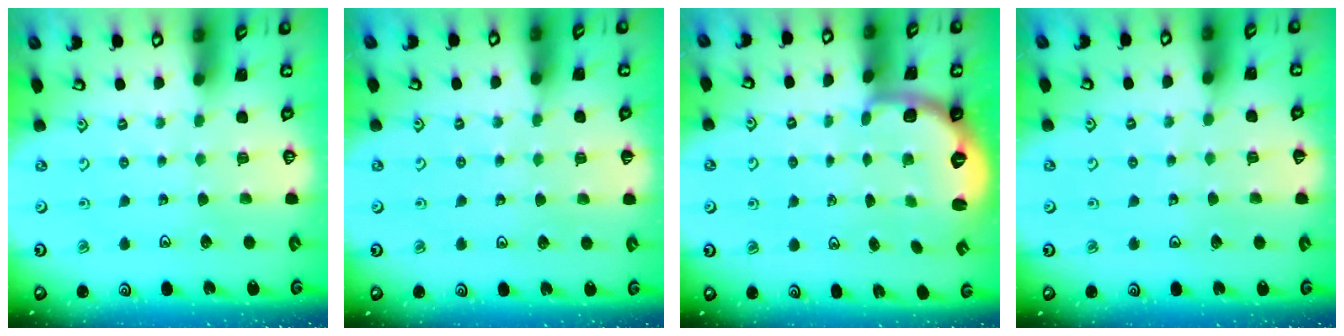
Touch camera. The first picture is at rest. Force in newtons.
{"total": 2.9, "press": 2.8, "slide": 0.5}
{"total": 2.7, "press": 1.6, "slide": 2.1}
{"total": 2.0, "press": 2.0, "slide": 0.2}